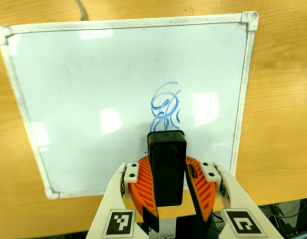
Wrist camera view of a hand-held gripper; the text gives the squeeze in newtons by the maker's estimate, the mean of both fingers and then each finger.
{"total": 9.0, "left": 9.2, "right": 8.7}